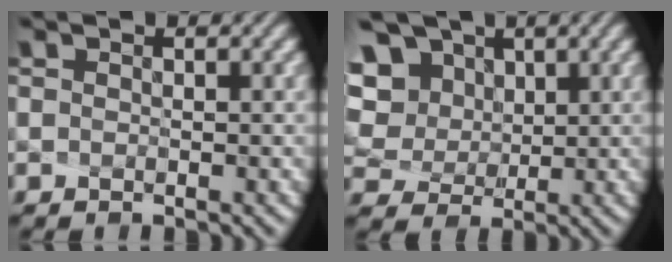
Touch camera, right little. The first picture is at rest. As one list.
[{"total": 10.0, "force": [4.7, 7.4, 4.7], "torque": [-0.127, 0.022, 0.095]}]